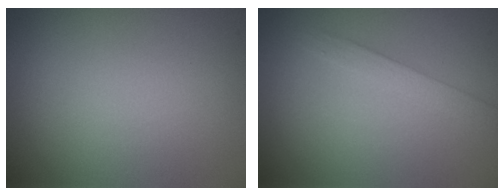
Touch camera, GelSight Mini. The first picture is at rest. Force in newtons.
{"total": 1.9, "press": 1.9, "slide": 0.2}